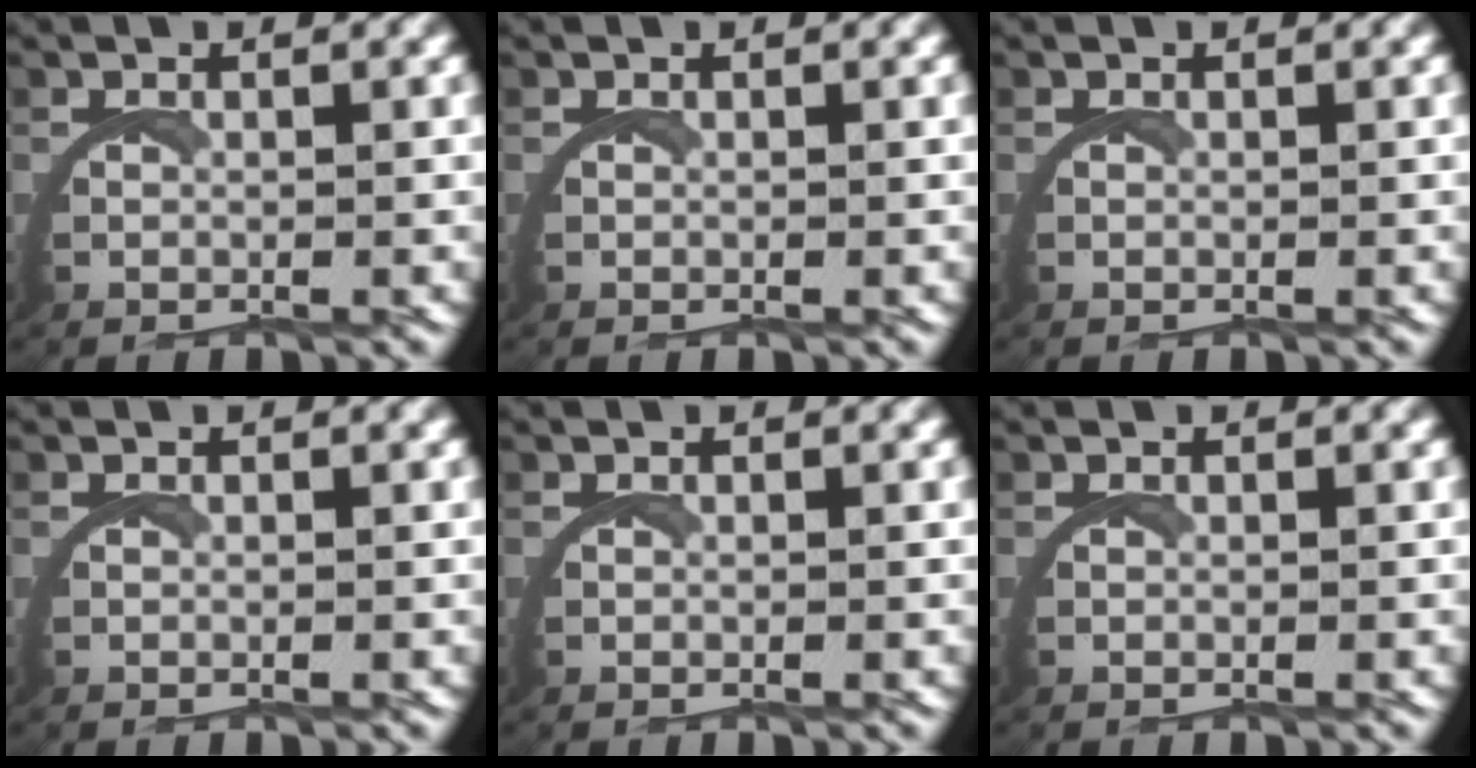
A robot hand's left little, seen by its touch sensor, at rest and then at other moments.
{"total": 0.0}
{"total": 0.0}
{"total": 0.0}
{"total": 0.0}
{"total": 0.0}